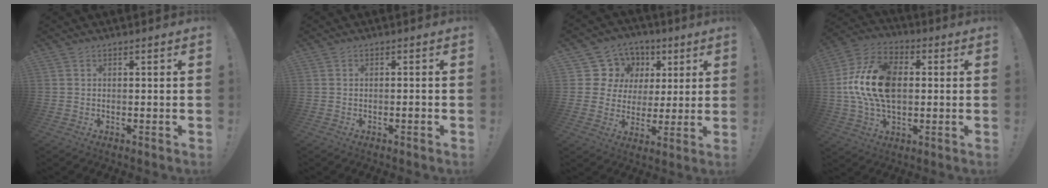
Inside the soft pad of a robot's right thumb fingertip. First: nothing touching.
{"total": 1.3, "force": [-0.7, 0.1, 1.0], "torque": [-0.019, 0.004, -0.011]}
{"total": 11.1, "force": [4.2, 10.1, 2.2], "torque": [-0.028, -0.030, 0.095]}
{"total": 19.5, "force": [1.1, 12.7, 14.8], "torque": [-0.268, 0.016, 0.026]}